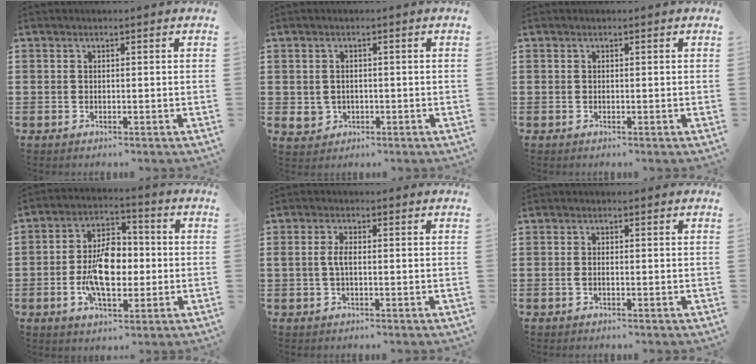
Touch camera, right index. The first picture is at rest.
{"total": 2.0, "force": [-0.1, 1.8, 0.8], "torque": [-0.022, 0.005, -0.004]}
{"total": 0.0}
{"total": 9.8, "force": [-1.1, 5.5, 8.1], "torque": [-0.156, 0.003, -0.027]}
{"total": 2.6, "force": [0.0, 1.0, 2.4], "torque": [-0.061, -0.003, -0.006]}
{"total": 0.8, "force": [-0.1, 0.2, 0.7], "torque": [-0.015, -0.003, -0.002]}